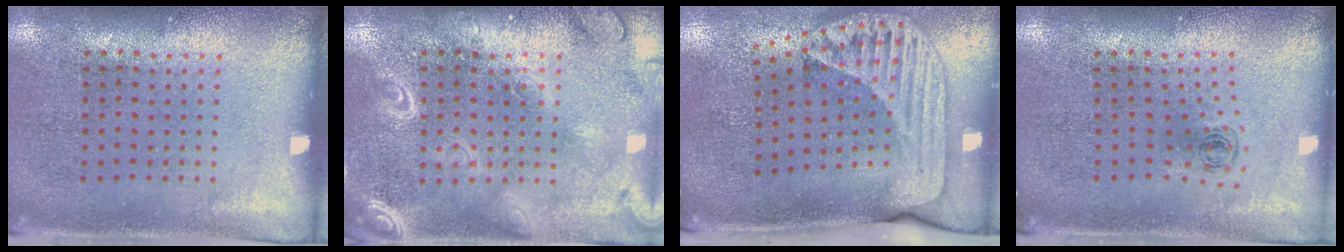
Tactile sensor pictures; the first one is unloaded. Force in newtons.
{"total": 2.6, "press": 2.5, "slide": 0.3}
{"total": 2.7, "press": 1.8, "slide": 1.9}
{"total": 0.5, "press": 0.3, "slide": 0.4}